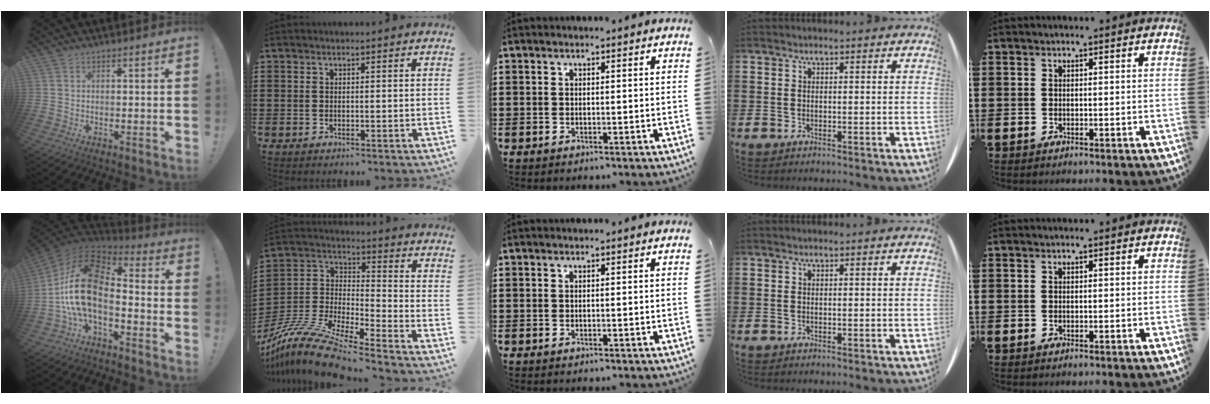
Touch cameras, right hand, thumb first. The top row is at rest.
{"thumb": {"total": 17.2, "force": [-1.3, 9.4, 14.3], "torque": [-0.290, 0.006, -0.018]}, "index": {"total": 12.4, "force": [-11.2, 1.0, 5.4], "torque": [-0.131, 0.009, -0.231]}}